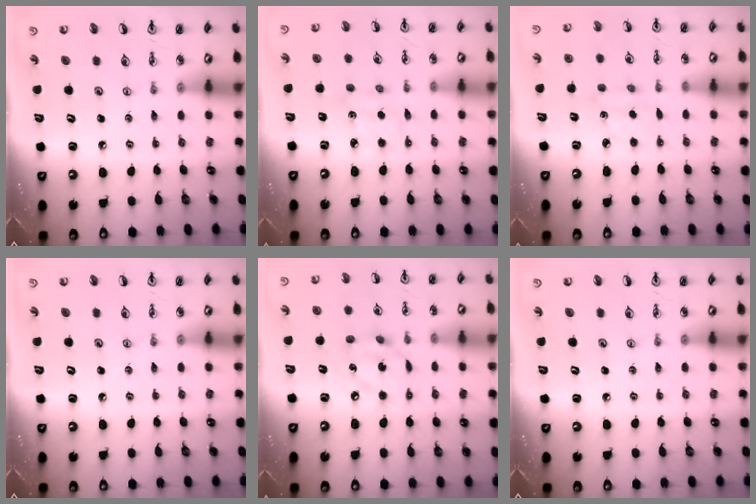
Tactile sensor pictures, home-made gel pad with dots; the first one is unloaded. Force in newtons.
{"total": 4.7, "press": 4.7, "slide": 0.3}
{"total": 3.4, "press": 3.3, "slide": 0.5}
{"total": 0.0}
{"total": 10.9, "press": 10.8, "slide": 0.7}
{"total": 0.0}